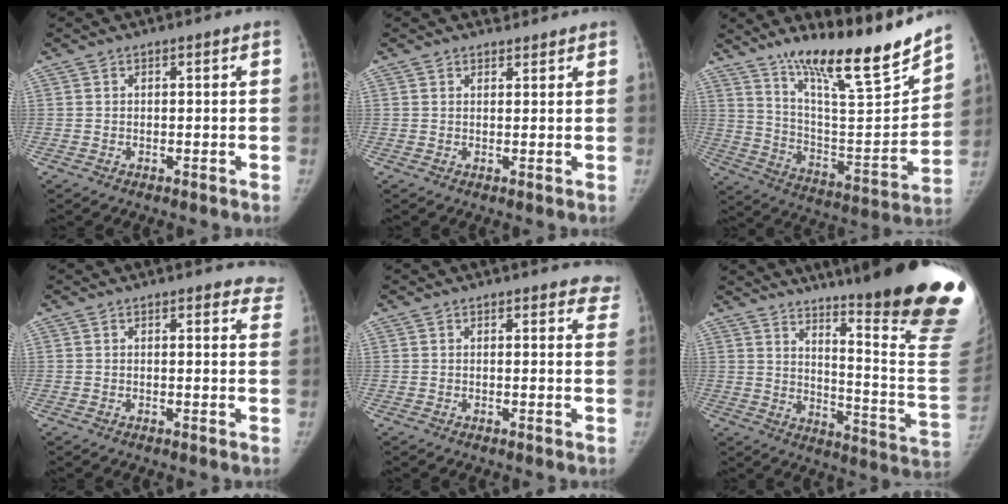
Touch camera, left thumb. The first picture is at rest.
{"total": 1.6, "force": [1.3, 0.9, -0.2], "torque": [0.018, -0.009, 0.013]}
{"total": 22.5, "force": [17.6, 2.8, 13.8], "torque": [-0.190, -0.107, 0.295]}
{"total": 5.2, "force": [4.6, 2.0, 1.0], "torque": [0.028, -0.020, 0.028]}
{"total": 4.3, "force": [3.8, 1.9, 0.6], "torque": [0.034, -0.017, 0.017]}
{"total": 29.1, "force": [21.1, 2.6, 19.9], "torque": [-0.197, -0.175, 0.276]}